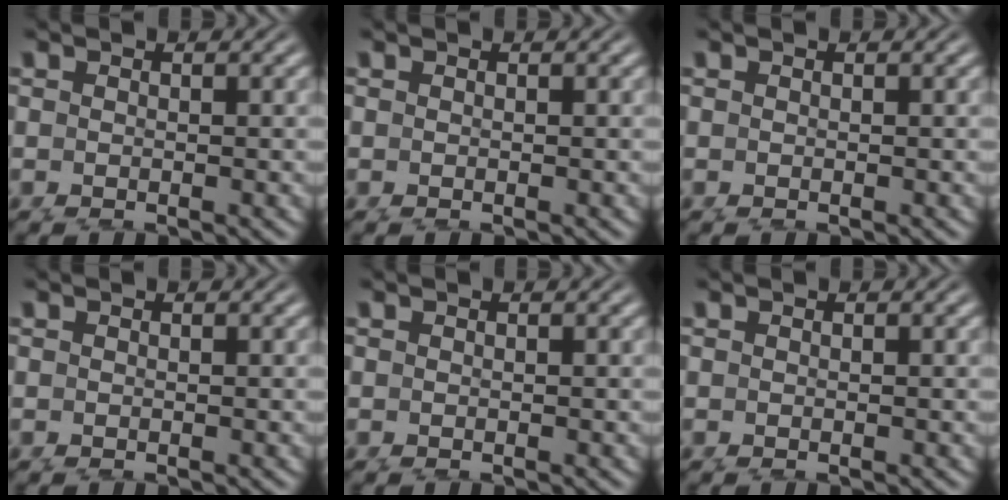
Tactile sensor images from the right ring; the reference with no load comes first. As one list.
[{"total": 0.0}, {"total": 0.0}, {"total": 0.0}, {"total": 0.0}, {"total": 0.0}]